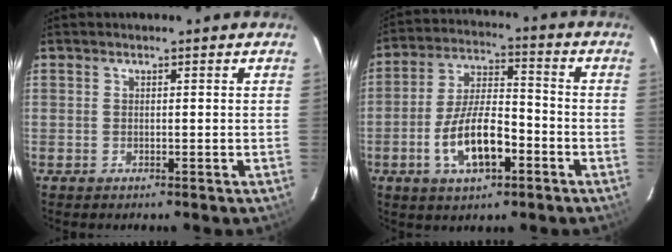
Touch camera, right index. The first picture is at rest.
{"total": 11.9, "force": [-4.8, 4.7, 9.9], "torque": [-0.195, 0.007, -0.078]}